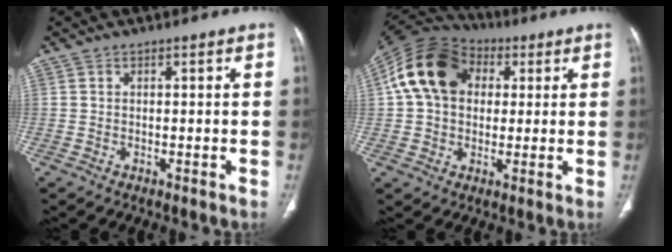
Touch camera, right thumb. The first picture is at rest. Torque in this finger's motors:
{"motor_torque": [-0.20, 2.45, 1.24, -0.24, 0.16]}